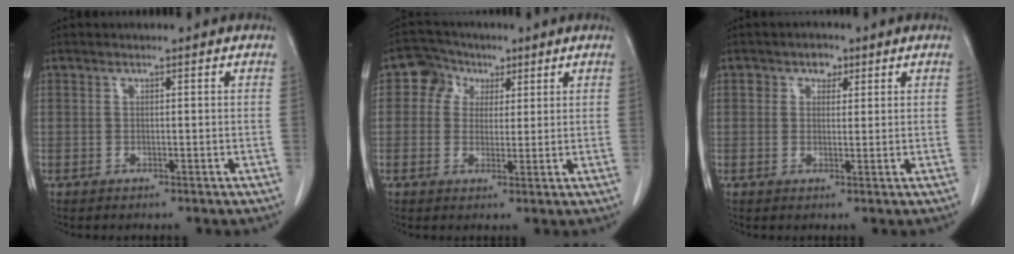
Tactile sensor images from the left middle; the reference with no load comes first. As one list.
[{"total": 5.1, "force": [2.0, 4.5, 1.6], "torque": [-0.027, 0.024, 0.034]}, {"total": 2.5, "force": [1.3, 1.8, 1.2], "torque": [-0.019, 0.006, 0.018]}]